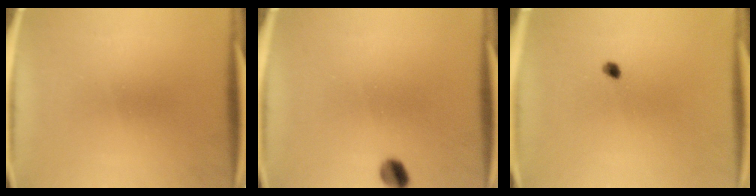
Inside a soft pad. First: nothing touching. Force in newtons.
{"total": 3.5}
{"total": 1.2}